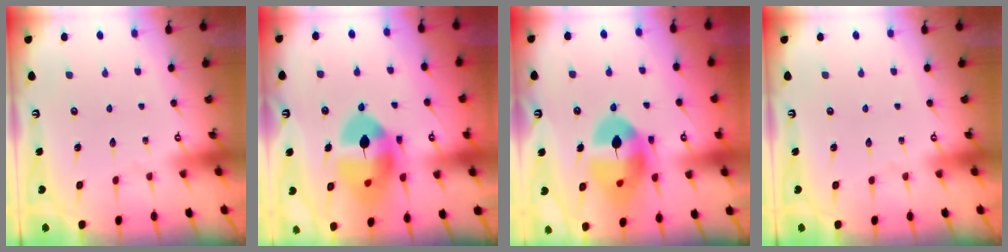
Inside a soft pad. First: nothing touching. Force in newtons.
{"total": 15.7, "press": 15.6, "slide": 2.0}
{"total": 15.5, "press": 15.3, "slide": 2.2}
{"total": 0.0}